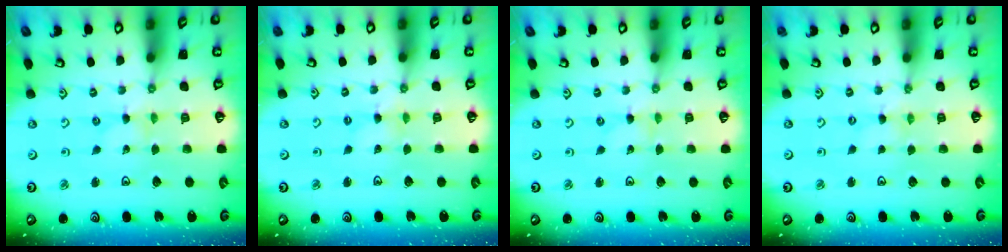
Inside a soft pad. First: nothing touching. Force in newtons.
{"total": 1.2, "press": 1.2, "slide": 0.1}
{"total": 0.0}
{"total": 0.0}